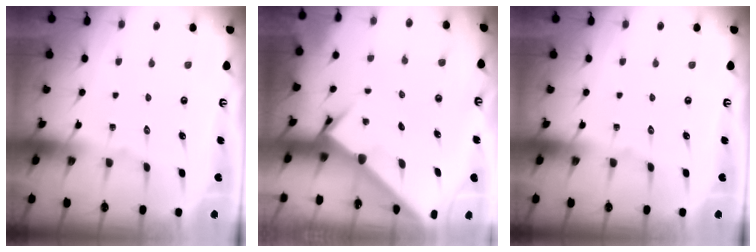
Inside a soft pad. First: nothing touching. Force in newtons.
{"total": 2.5, "press": 2.5, "slide": 0.3}
{"total": 0.0}